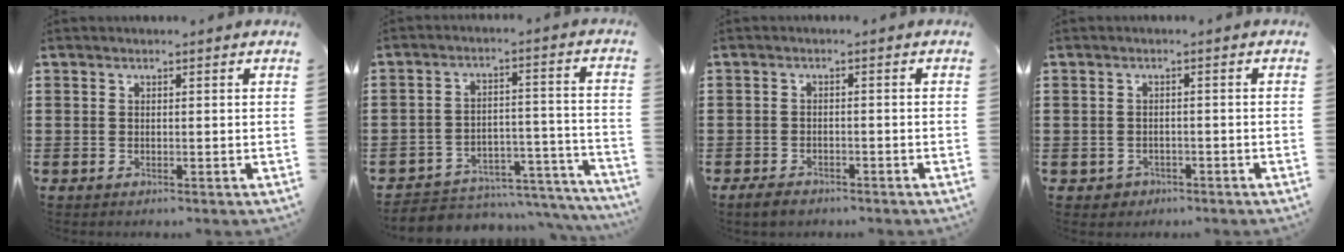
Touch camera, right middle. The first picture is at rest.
{"total": 3.9, "force": [-3.6, 1.6, 0.5], "torque": [-0.015, 0.007, -0.077]}
{"total": 2.0, "force": [-1.7, 0.8, 0.5], "torque": [-0.021, 0.001, -0.038]}
{"total": 1.3, "force": [-1.0, 0.8, 0.0], "torque": [-0.005, 0.002, -0.024]}